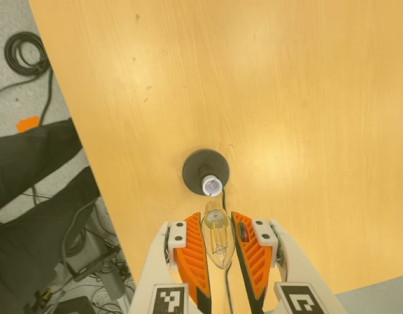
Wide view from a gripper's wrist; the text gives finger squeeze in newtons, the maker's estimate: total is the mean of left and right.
{"total": 13.7, "left": 14.0, "right": 13.3}